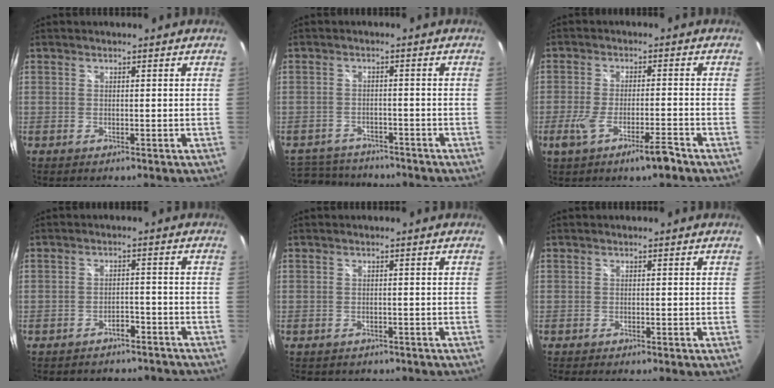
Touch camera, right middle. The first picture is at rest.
{"total": 10.5, "force": [-9.2, 4.2, 2.8], "torque": [-0.079, 0.005, -0.139]}
{"total": 7.4, "force": [-4.7, 1.0, 5.7], "torque": [-0.120, -0.014, -0.079]}
{"total": 10.9, "force": [-9.7, 4.0, 3.3], "torque": [-0.073, 0.010, -0.116]}
{"total": 4.4, "force": [-3.7, 1.9, 1.5], "torque": [-0.029, -0.012, -0.044]}
{"total": 2.6, "force": [-2.4, 0.0, 1.1], "torque": [-0.026, -0.012, -0.037]}